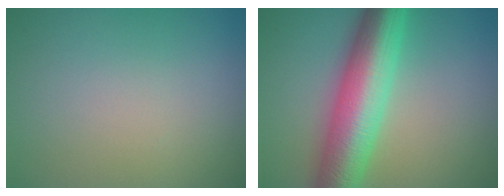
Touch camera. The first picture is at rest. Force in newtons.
{"total": 9.8, "press": 9.8, "slide": 0.2}